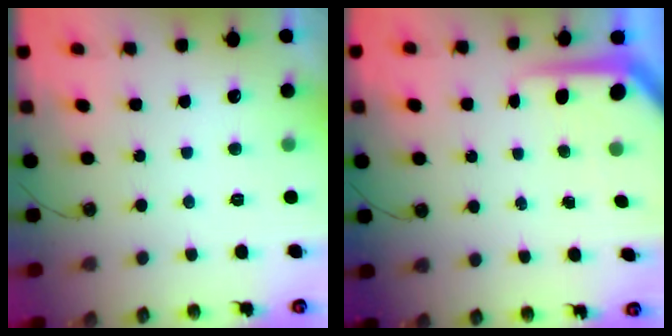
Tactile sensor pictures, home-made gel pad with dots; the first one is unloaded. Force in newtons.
{"total": 6.0, "press": 5.9, "slide": 0.5}